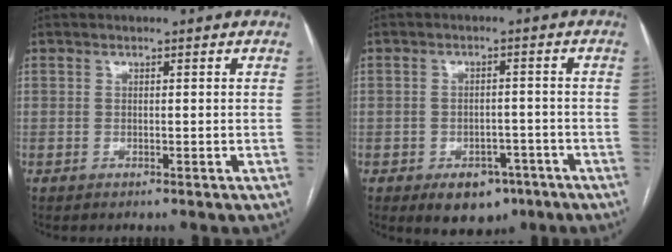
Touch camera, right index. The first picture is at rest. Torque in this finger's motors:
{"motor_torque": [-0.01, -0.03, -0.04, -0.05]}